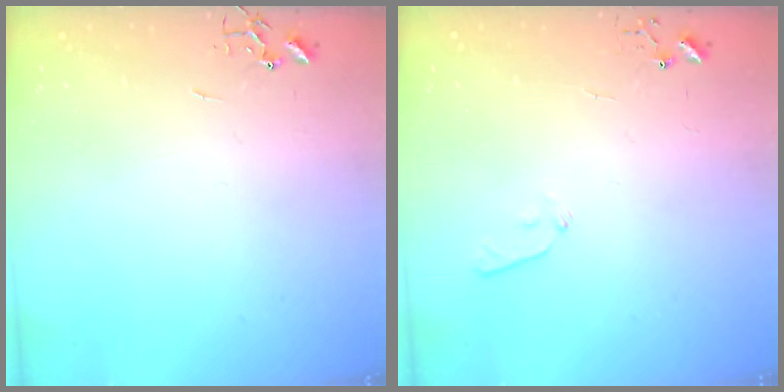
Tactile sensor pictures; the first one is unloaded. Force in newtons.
{"total": 4.8, "press": 4.7, "slide": 1.0}